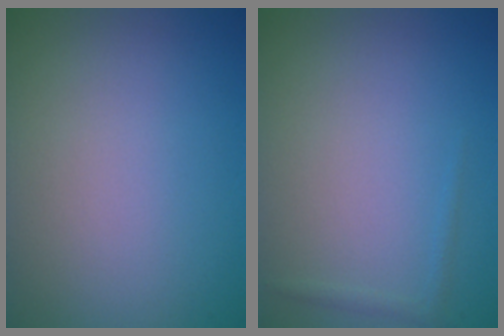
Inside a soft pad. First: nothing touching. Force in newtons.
{"total": 0.6, "press": 0.6, "slide": 0.1}